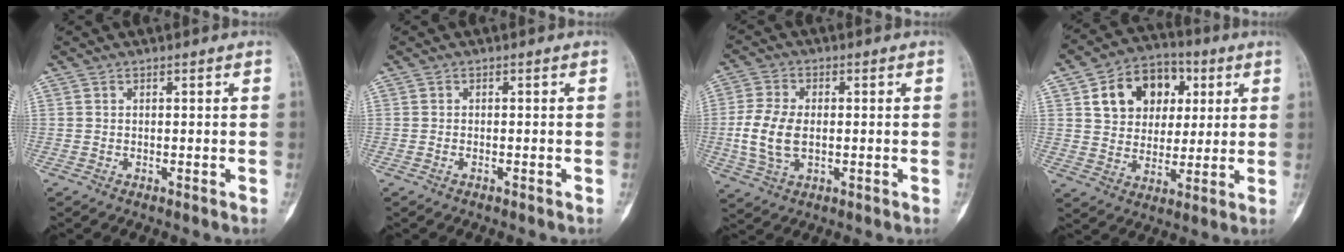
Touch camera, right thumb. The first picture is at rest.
{"total": 0.6, "force": [-0.3, 0.2, 0.4], "torque": [-0.013, 0.005, -0.005]}
{"total": 9.1, "force": [-0.7, 5.5, 7.2], "torque": [-0.156, 0.003, -0.012]}
{"total": 14.4, "force": [4.8, 11.0, 7.9], "torque": [-0.086, -0.002, 0.078]}